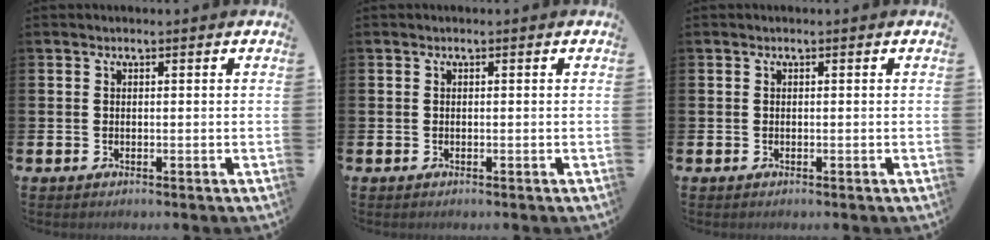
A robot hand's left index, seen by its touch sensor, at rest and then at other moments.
{"total": 0.0}
{"total": 0.0}